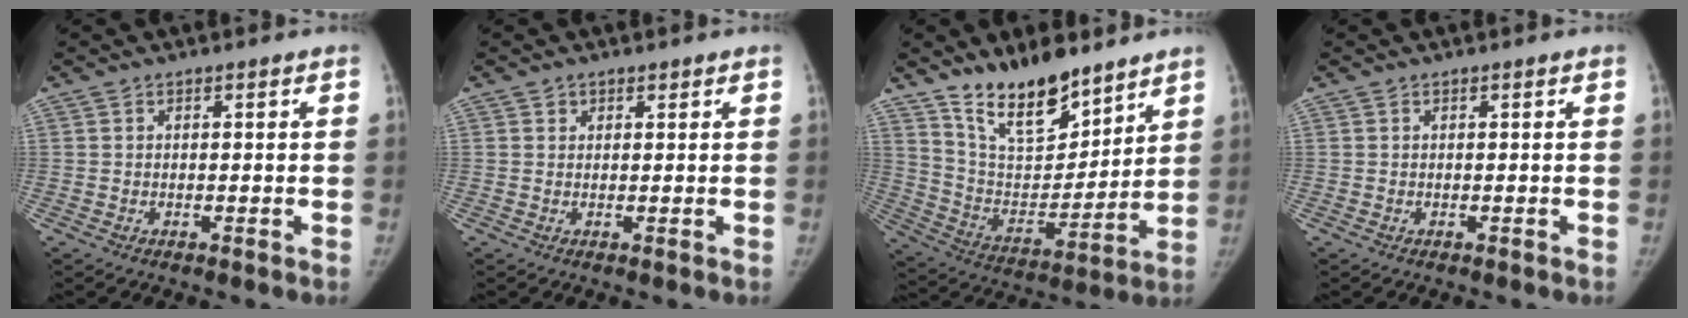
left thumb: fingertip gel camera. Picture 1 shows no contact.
{"total": 1.2, "force": [0.8, 0.9, 0.0], "torque": [0.015, -0.004, 0.008]}
{"total": 17.0, "force": [12.7, 7.0, 8.8], "torque": [-0.100, -0.087, 0.234]}
{"total": 0.0}